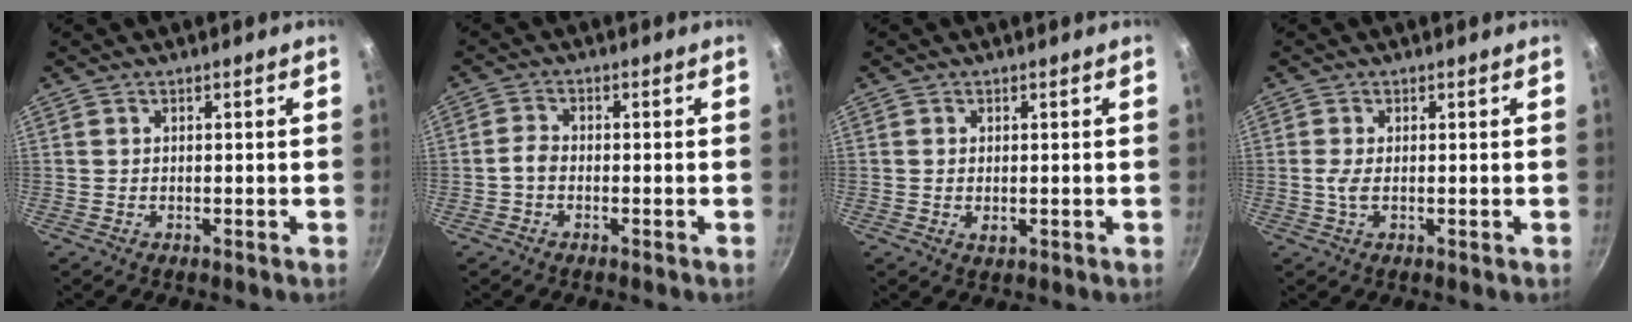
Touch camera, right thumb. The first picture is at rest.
{"total": 2.2, "force": [-1.0, 1.4, 1.5], "torque": [-0.033, 0.016, -0.026]}
{"total": 1.7, "force": [-0.1, 1.1, 1.3], "torque": [-0.022, -0.003, -0.001]}
{"total": 2.0, "force": [0.0, 0.7, 1.9], "torque": [-0.044, 0.000, -0.003]}